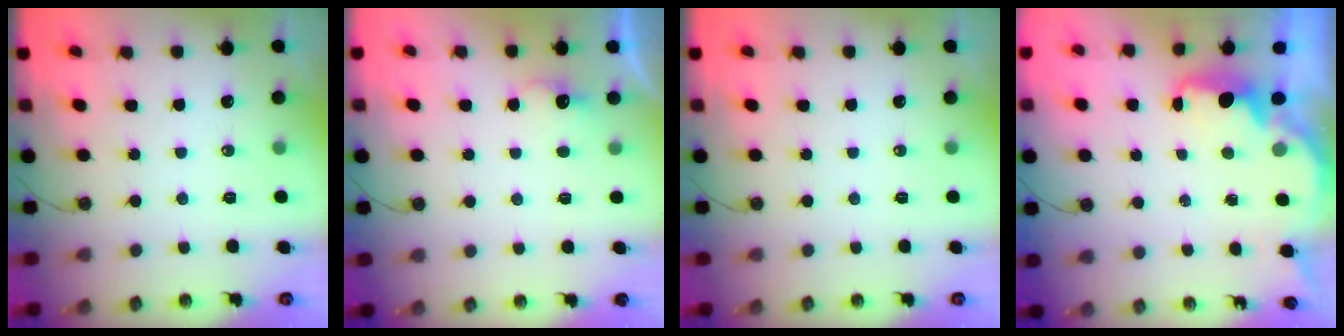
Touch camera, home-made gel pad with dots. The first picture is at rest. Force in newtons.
{"total": 3.9, "press": 3.9, "slide": 0.8}
{"total": 0.0}
{"total": 2.1, "press": 2.1, "slide": 0.5}